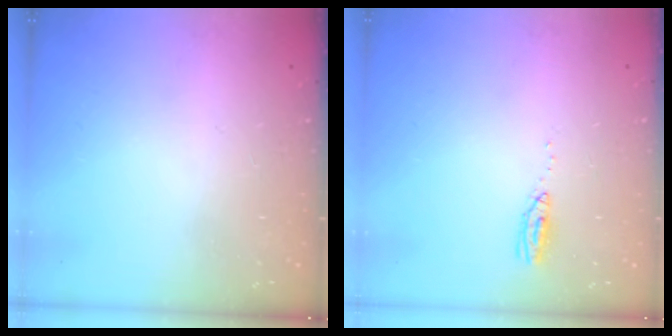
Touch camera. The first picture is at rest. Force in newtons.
{"total": 9.3, "press": 5.1, "slide": 7.7}